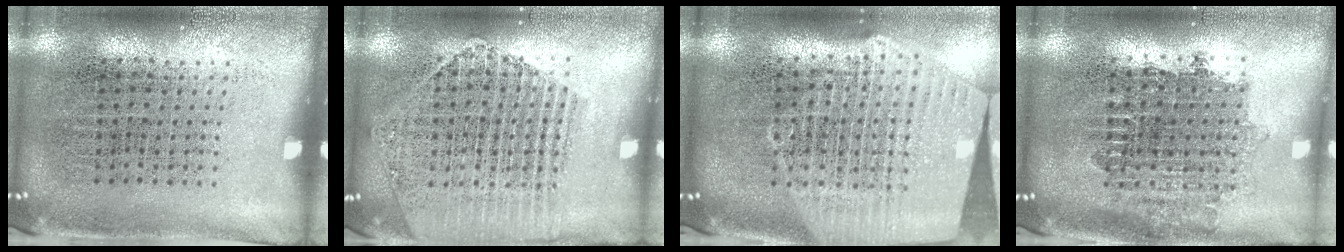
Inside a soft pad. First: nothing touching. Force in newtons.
{"total": 1.7, "press": 1.6, "slide": 0.4}
{"total": 2.6, "press": 2.2, "slide": 1.4}
{"total": 1.7, "press": 1.4, "slide": 1.0}